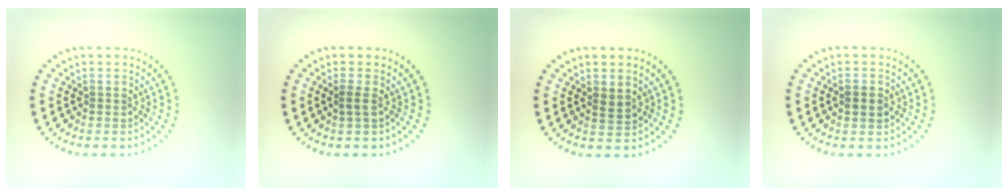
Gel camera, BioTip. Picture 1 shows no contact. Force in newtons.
{"total": 0.8, "press": 0.7, "slide": 0.3}
{"total": 1.4, "press": 1.3, "slide": 0.5}
{"total": 1.8, "press": 1.8, "slide": 0.2}